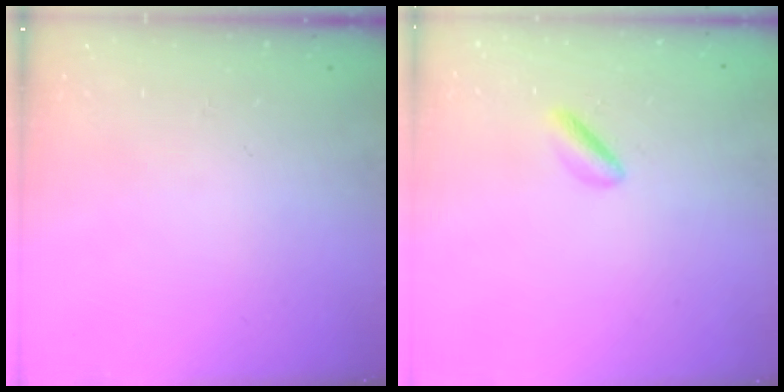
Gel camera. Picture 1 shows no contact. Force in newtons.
{"total": 2.1, "press": 2.0, "slide": 0.7}